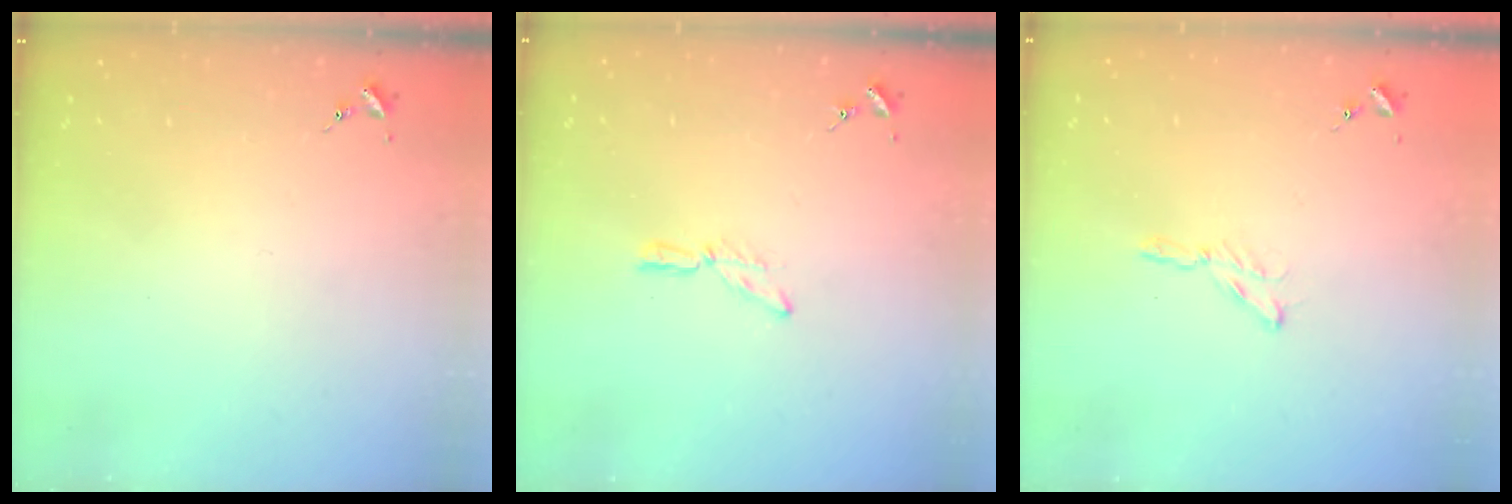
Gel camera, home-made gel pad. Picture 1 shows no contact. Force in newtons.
{"total": 6.4, "press": 6.4, "slide": 0.3}
{"total": 2.9, "press": 2.9, "slide": 0.3}